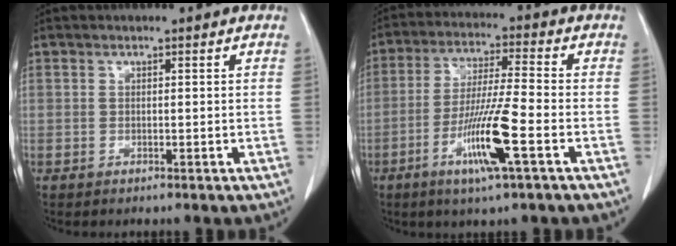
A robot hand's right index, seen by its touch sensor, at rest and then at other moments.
{"total": 10.9, "force": [-4.3, -0.3, 10.0], "torque": [-0.195, -0.017, -0.084]}